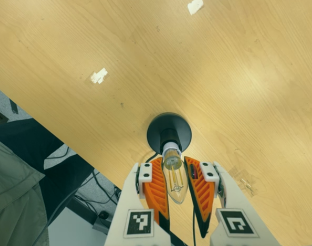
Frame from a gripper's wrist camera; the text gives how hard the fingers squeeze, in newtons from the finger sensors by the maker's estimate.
{"total": 20.4, "left": 21.2, "right": 19.7}